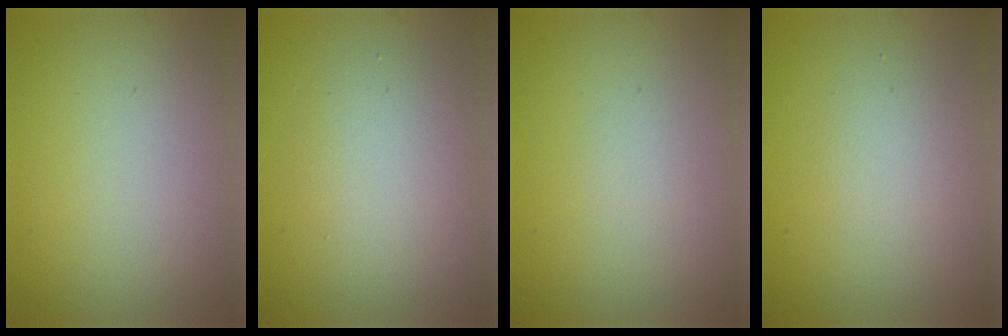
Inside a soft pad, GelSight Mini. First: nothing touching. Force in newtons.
{"total": 2.9, "press": 2.8, "slide": 0.2}
{"total": 0.5, "press": 0.5, "slide": 0.0}
{"total": 1.7, "press": 1.7, "slide": 0.2}